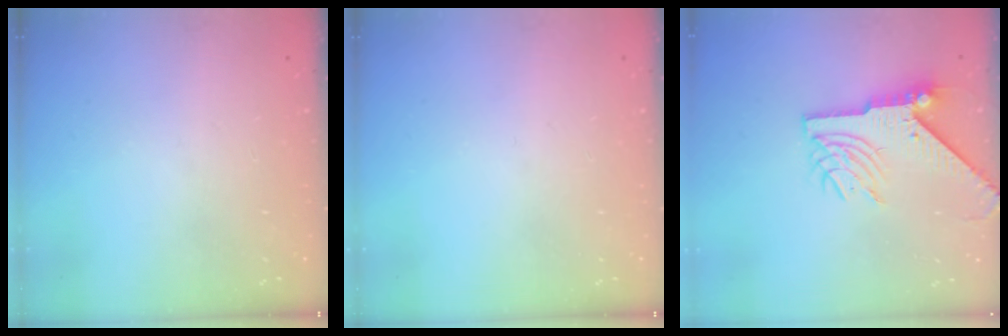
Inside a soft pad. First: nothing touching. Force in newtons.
{"total": 0.0}
{"total": 8.7, "press": 8.6, "slide": 1.2}